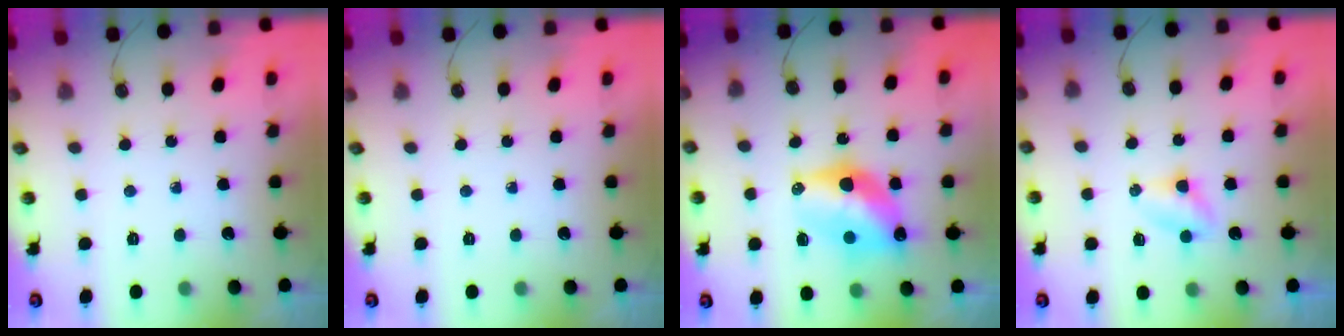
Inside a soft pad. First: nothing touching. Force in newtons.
{"total": 0.0}
{"total": 12.3, "press": 12.2, "slide": 0.9}
{"total": 2.9, "press": 2.9, "slide": 0.3}